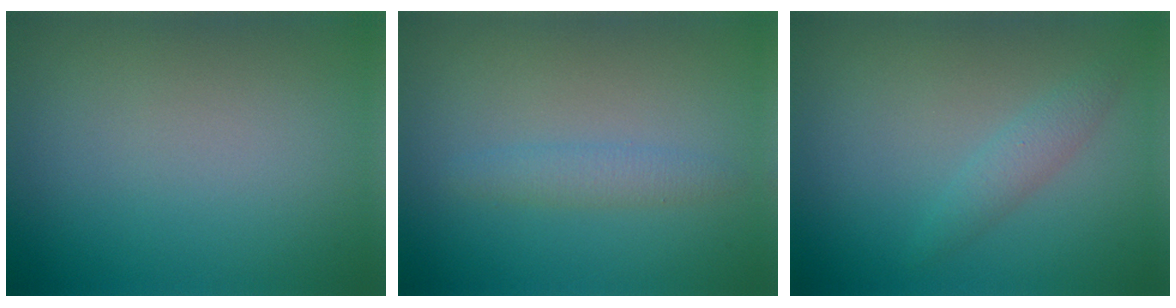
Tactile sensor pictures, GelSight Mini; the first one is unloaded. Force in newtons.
{"total": 1.6, "press": 1.6, "slide": 0.1}
{"total": 1.5, "press": 1.5, "slide": 0.0}